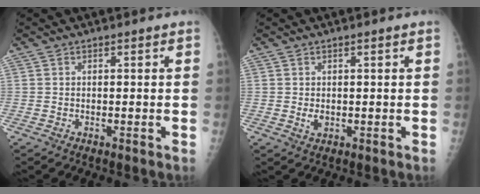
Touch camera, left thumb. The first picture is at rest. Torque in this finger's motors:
{"motor_torque": [0.35, 0.53, 0.38, -0.21, 0.00]}